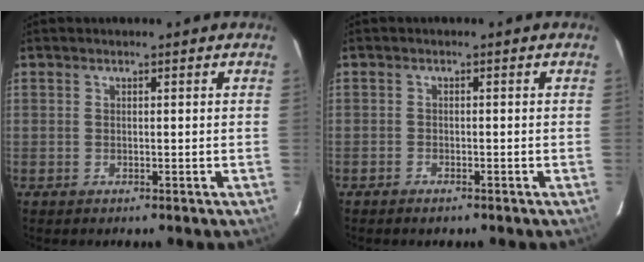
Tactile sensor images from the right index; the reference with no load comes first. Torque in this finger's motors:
{"motor_torque": [0.17, -0.18, -0.09, -0.04]}